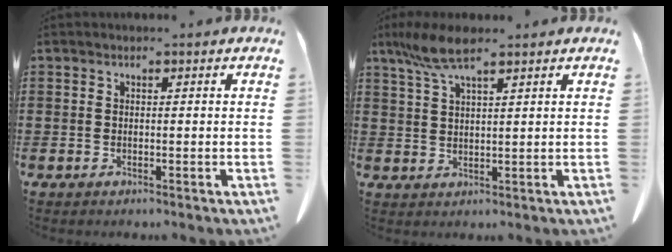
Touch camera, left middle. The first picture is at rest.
{"total": 5.9, "force": [3.9, 1.2, 4.3], "torque": [-0.100, -0.002, 0.068]}